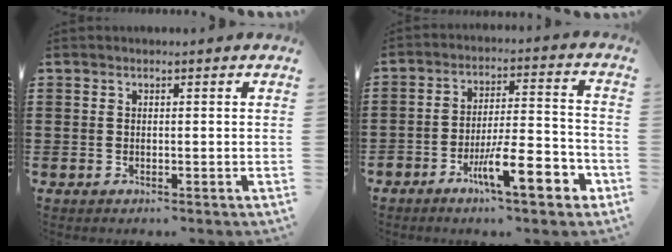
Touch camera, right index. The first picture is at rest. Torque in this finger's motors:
{"motor_torque": [2.14, 0.00, 0.30, 0.19]}